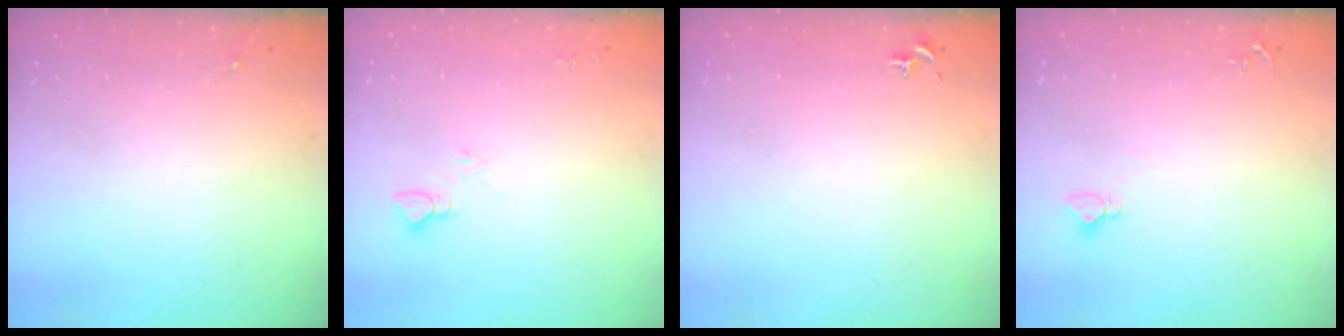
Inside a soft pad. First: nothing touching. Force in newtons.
{"total": 6.0, "press": 6.0, "slide": 0.4}
{"total": 0.8, "press": 0.7, "slide": 0.3}
{"total": 2.9, "press": 2.9, "slide": 0.1}